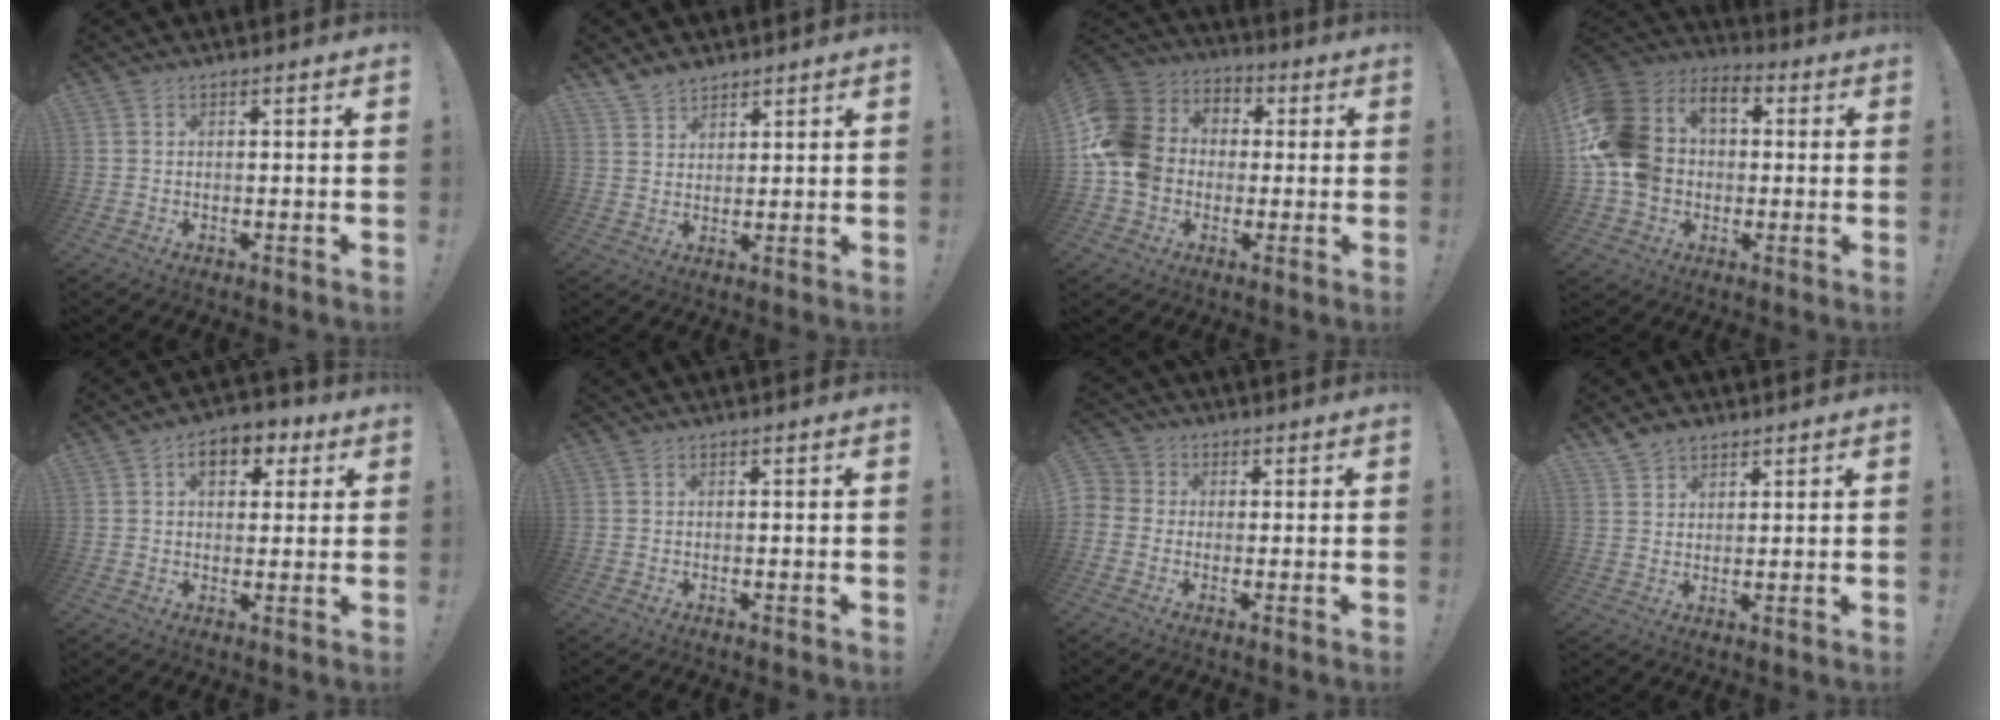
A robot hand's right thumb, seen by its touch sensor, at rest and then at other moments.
{"total": 5.1, "force": [4.5, 2.4, 0.8], "torque": [-0.021, -0.028, 0.087]}
{"total": 15.4, "force": [-0.6, 13.4, 7.6], "torque": [-0.153, 0.016, -0.004]}
{"total": 16.0, "force": [1.5, 13.1, 8.9], "torque": [-0.182, 0.003, 0.033]}
{"total": 7.7, "force": [3.0, 5.1, 4.9], "torque": [-0.062, -0.003, 0.050]}
{"total": 0.0}
{"total": 4.1, "force": [-0.9, 3.8, 1.3], "torque": [-0.033, 0.012, -0.016]}
{"total": 4.4, "force": [3.5, 2.6, 0.9], "torque": [-0.020, -0.016, 0.066]}